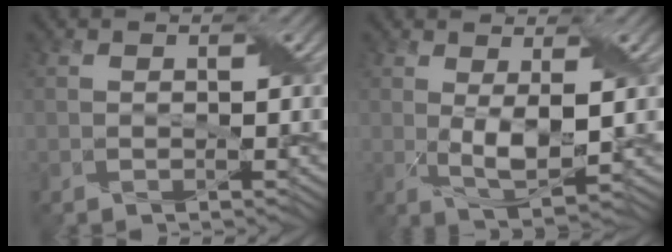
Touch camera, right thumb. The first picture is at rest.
{"total": 5.1, "force": [0.4, 1.6, 4.8], "torque": [-0.102, -0.006, 0.012]}